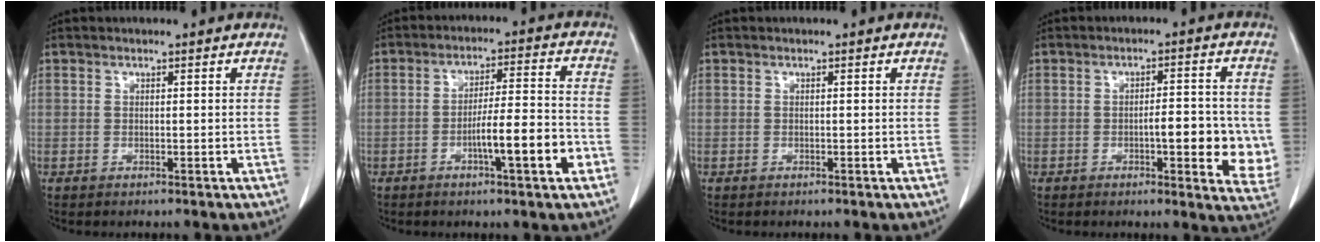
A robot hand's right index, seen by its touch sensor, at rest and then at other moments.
{"total": 7.0, "force": [-2.7, 0.3, 6.4], "torque": [-0.101, 0.007, -0.039]}
{"total": 0.0}
{"total": 9.1, "force": [-1.4, 2.4, 8.6], "torque": [-0.101, -0.004, -0.016]}